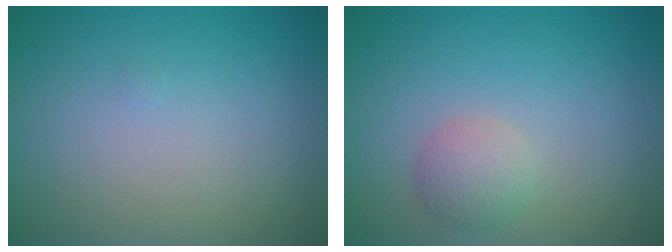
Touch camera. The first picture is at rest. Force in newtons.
{"total": 2.2, "press": 2.2, "slide": 0.1}